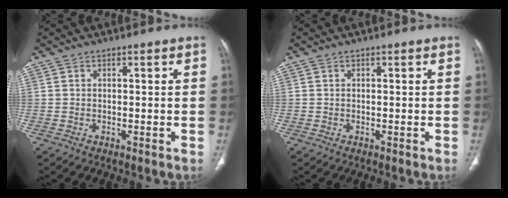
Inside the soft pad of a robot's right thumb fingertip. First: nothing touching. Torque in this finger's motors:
{"motor_torque": [-0.15, 0.14, -0.05, 0.04, 0.04]}